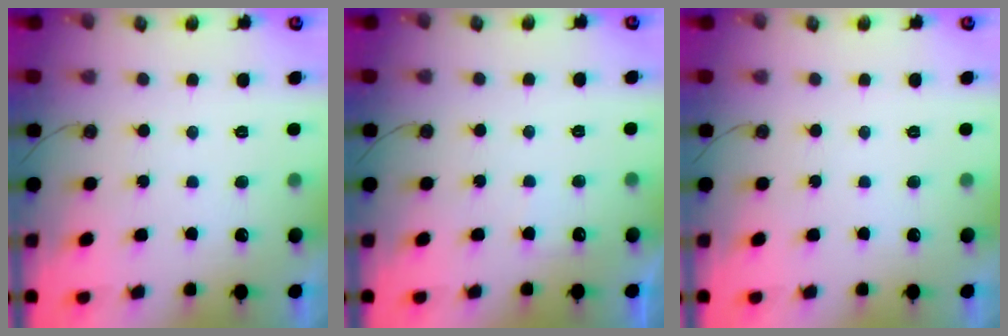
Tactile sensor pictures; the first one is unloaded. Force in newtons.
{"total": 3.6, "press": 3.6, "slide": 0.5}
{"total": 0.0}